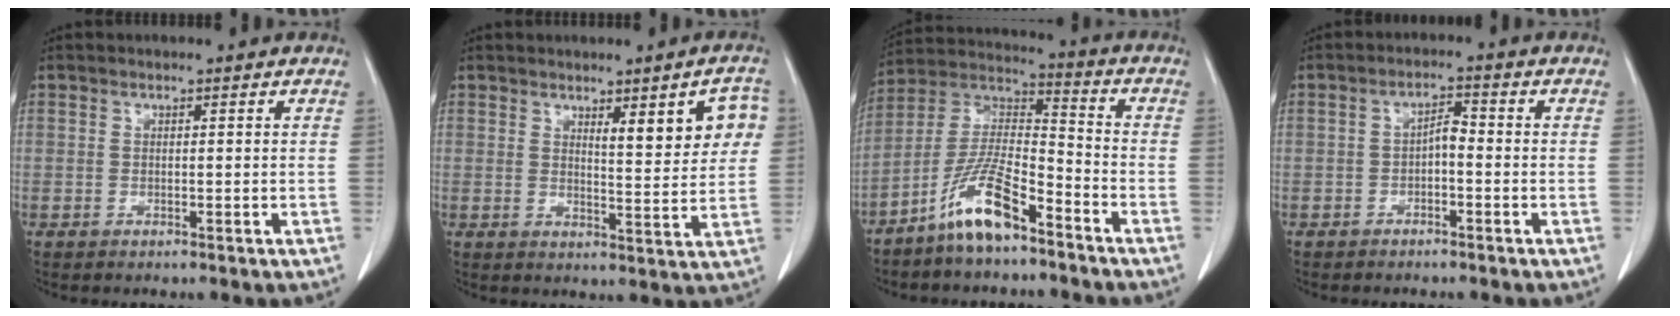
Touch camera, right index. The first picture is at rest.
{"total": 7.7, "force": [3.0, 1.7, 6.9], "torque": [-0.083, 0.003, 0.040]}
{"total": 11.5, "force": [-7.7, 2.5, 8.2], "torque": [-0.176, 0.002, -0.147]}
{"total": 2.6, "force": [-0.8, 0.9, 2.3], "torque": [-0.036, 0.009, -0.013]}